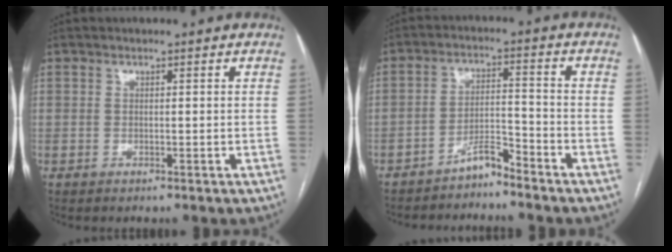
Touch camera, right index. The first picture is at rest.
{"total": 4.5, "force": [-4.0, 0.5, 1.9], "torque": [-0.030, -0.001, -0.074]}